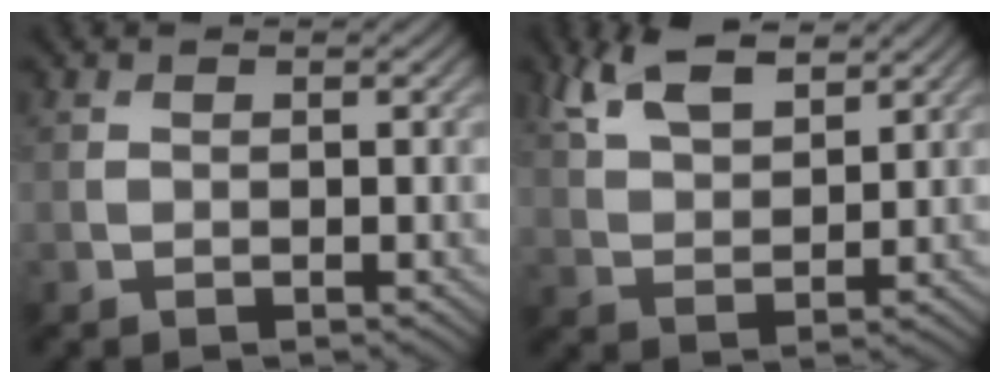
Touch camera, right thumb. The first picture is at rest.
{"total": 7.5, "force": [4.9, 3.0, 4.8], "torque": [-0.116, 0.007, 0.101]}